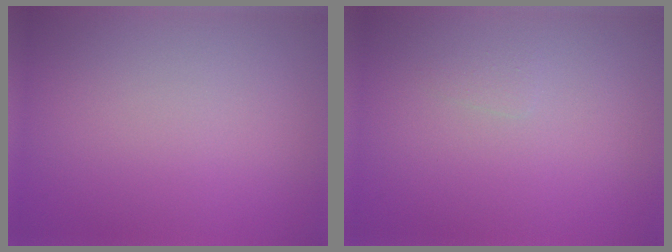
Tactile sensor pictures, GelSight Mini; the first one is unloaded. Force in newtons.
{"total": 0.6, "press": 0.6, "slide": 0.0}